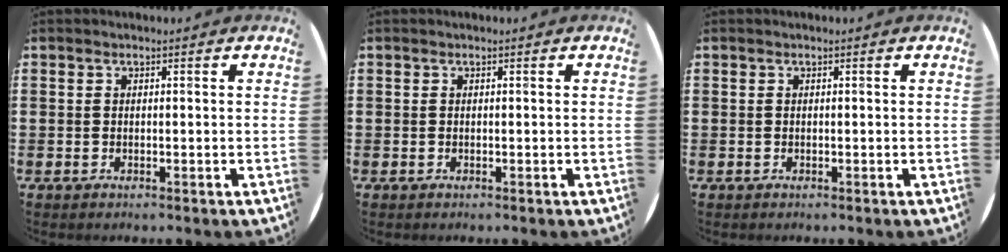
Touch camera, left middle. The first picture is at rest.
{"total": 0.0}
{"total": 0.0}